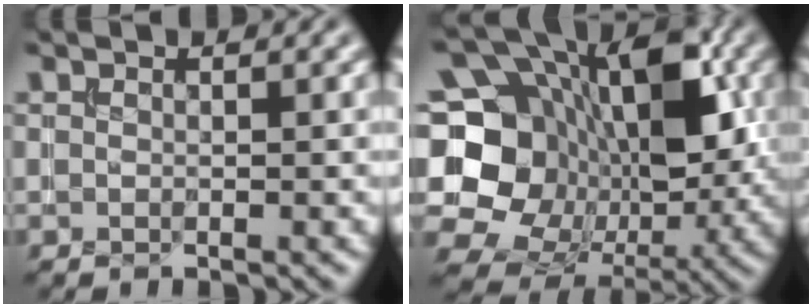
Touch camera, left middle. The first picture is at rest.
{"total": 15.5, "force": [0.3, 12.1, 9.7], "torque": [-0.184, 0.009, 0.014]}